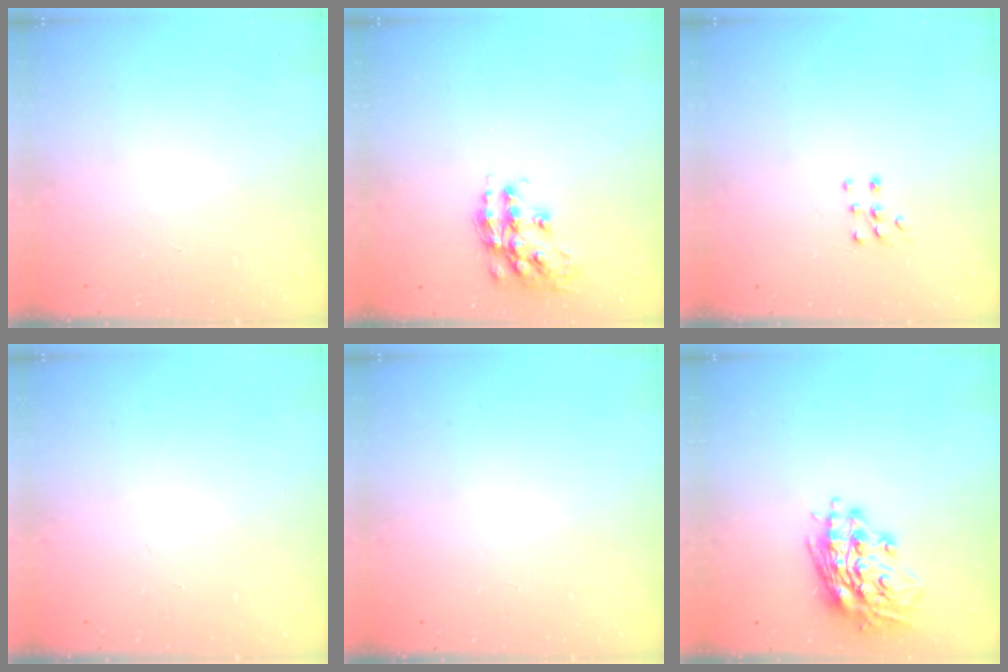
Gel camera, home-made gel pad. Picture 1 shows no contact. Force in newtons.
{"total": 13.7, "press": 13.7, "slide": 0.9}
{"total": 5.5, "press": 5.5, "slide": 0.9}
{"total": 0.0}
{"total": 0.0}
{"total": 16.1, "press": 15.9, "slide": 2.1}